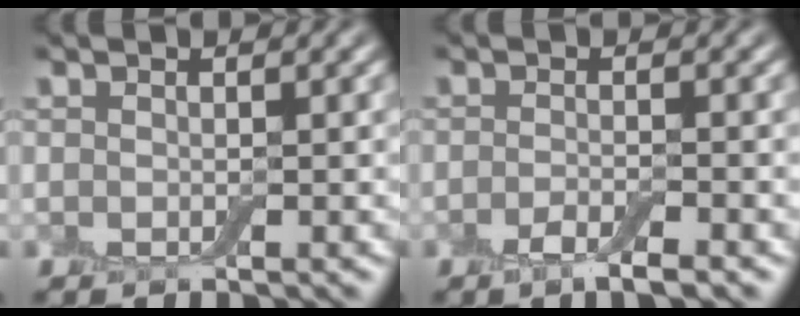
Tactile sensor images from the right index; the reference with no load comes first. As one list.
[{"total": 2.3, "force": [-1.4, 0.4, 1.8], "torque": [-0.031, 0.000, -0.028]}]